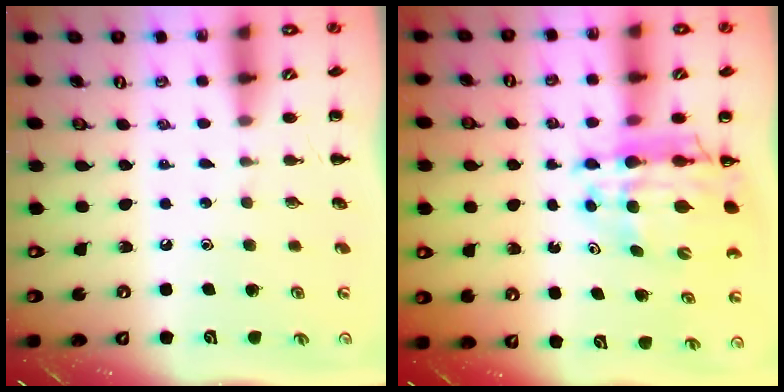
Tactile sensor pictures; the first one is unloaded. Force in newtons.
{"total": 12.6, "press": 12.1, "slide": 3.5}